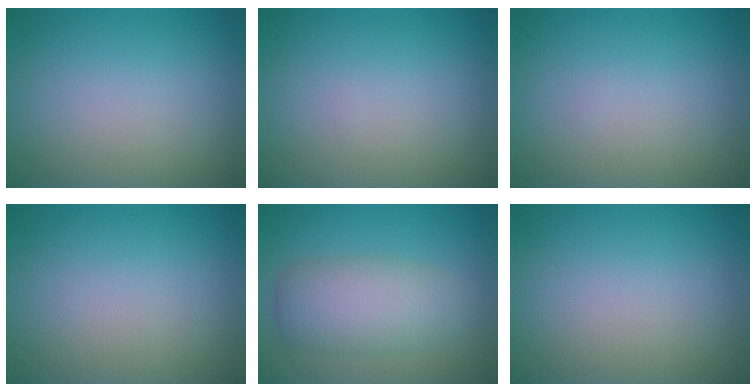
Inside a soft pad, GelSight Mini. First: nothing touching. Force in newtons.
{"total": 0.0}
{"total": 0.0}
{"total": 0.0}
{"total": 4.9, "press": 4.9, "slide": 0.3}
{"total": 0.0}